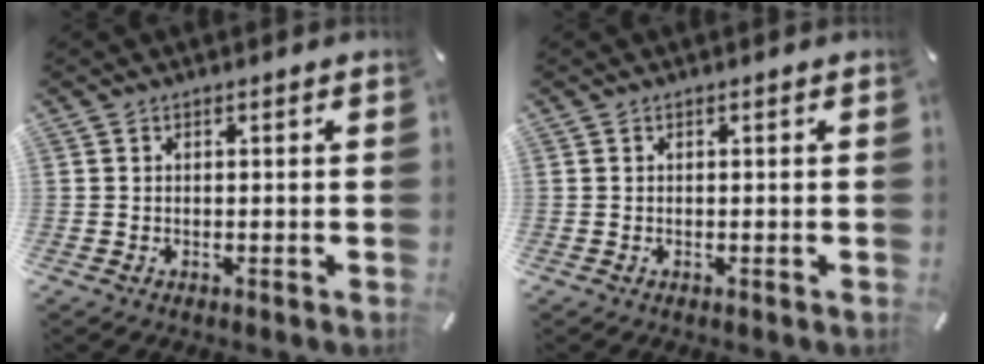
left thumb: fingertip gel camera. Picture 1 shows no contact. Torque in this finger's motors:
{"motor_torque": [-0.01, 0.01, 0.00, 0.00, 0.00]}